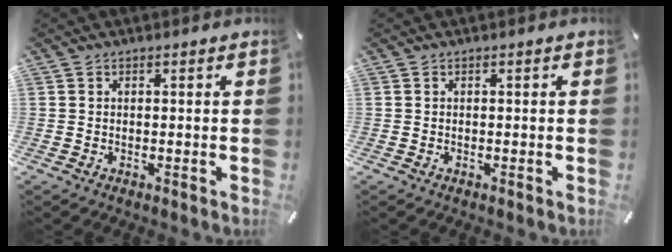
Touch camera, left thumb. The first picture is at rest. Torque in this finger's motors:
{"motor_torque": [0.00, 0.00, 0.00, 0.00, 0.00]}